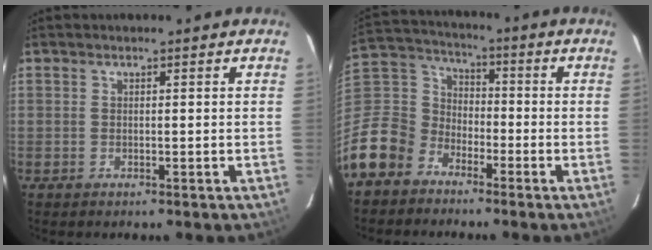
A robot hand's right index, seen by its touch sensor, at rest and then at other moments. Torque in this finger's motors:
{"motor_torque": [0.42, -0.64, 0.07, -0.21]}